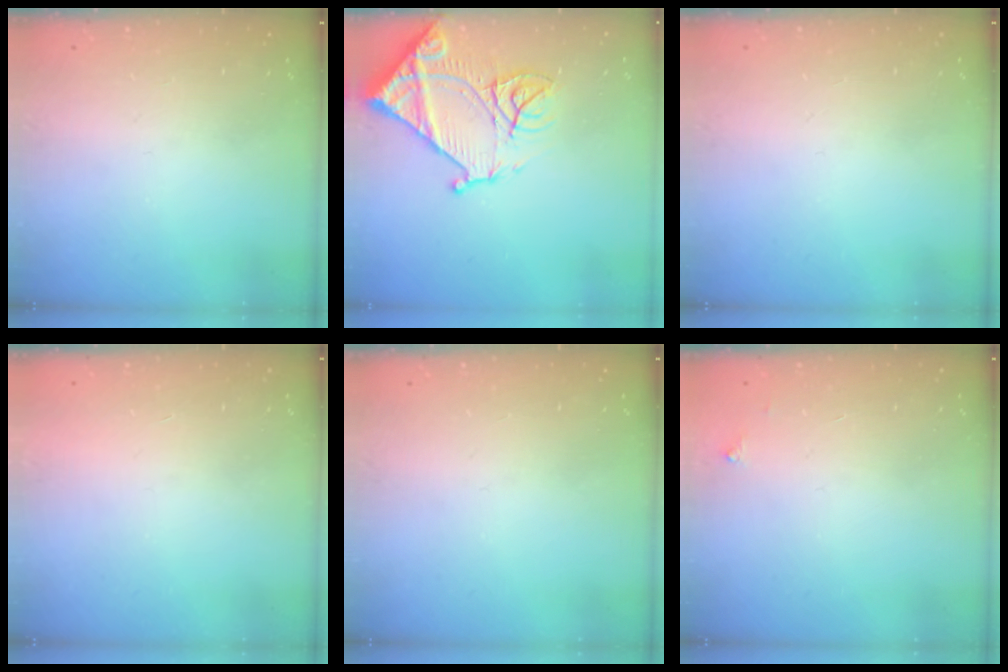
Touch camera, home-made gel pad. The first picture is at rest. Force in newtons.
{"total": 17.7, "press": 17.6, "slide": 1.9}
{"total": 0.0}
{"total": 1.6, "press": 1.6, "slide": 0.1}
{"total": 0.0}
{"total": 2.5, "press": 2.5, "slide": 0.4}